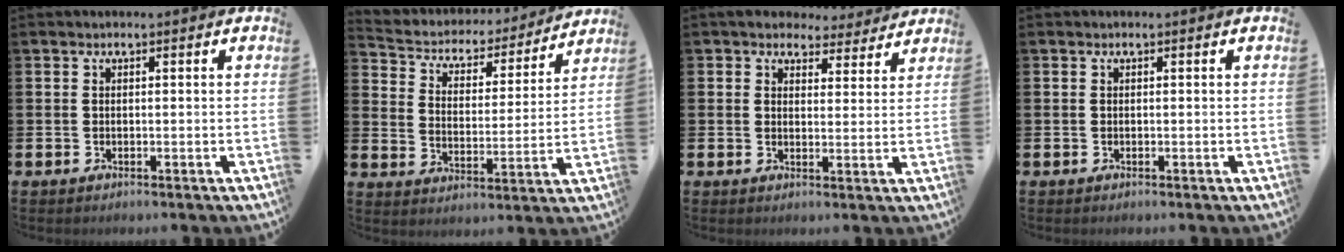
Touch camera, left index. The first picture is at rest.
{"total": 4.8, "force": [4.3, 2.0, 0.7], "torque": [-0.041, -0.038, 0.066]}
{"total": 4.6, "force": [4.1, 2.0, 0.4], "torque": [-0.013, -0.028, 0.069]}
{"total": 0.0}